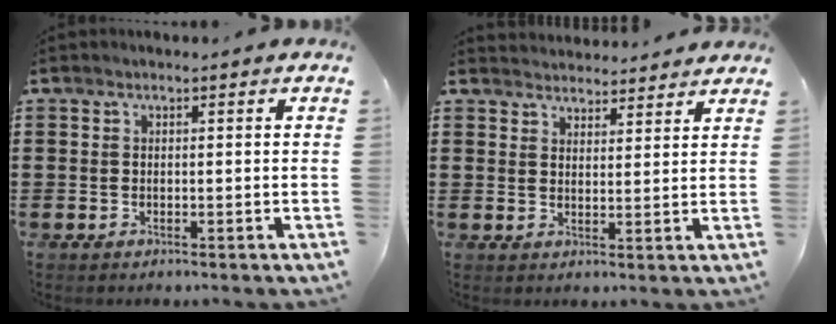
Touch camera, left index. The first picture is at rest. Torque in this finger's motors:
{"motor_torque": [1.08, -1.06, 0.36, 0.03]}